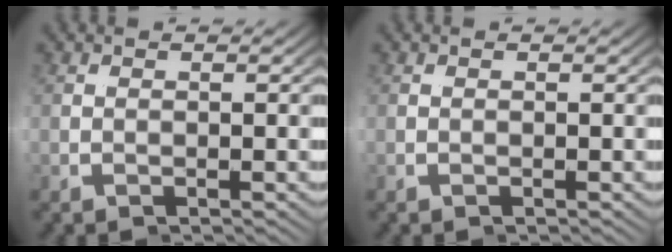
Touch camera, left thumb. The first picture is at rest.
{"total": 0.0}